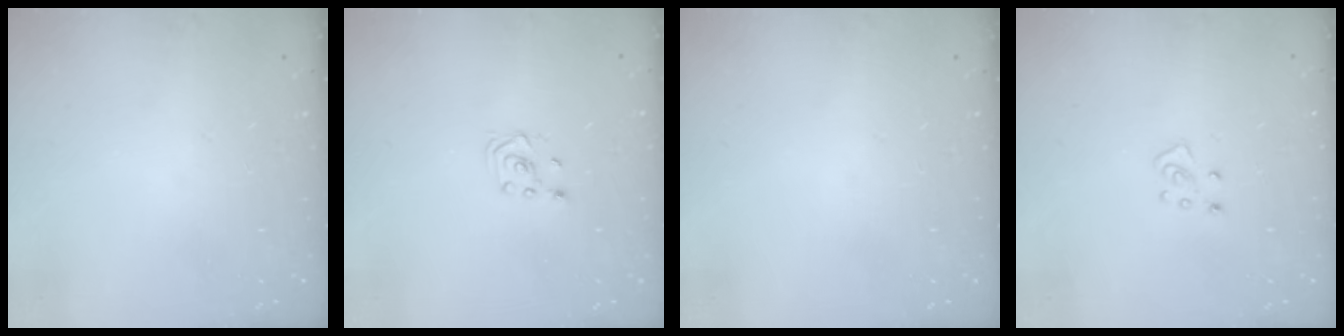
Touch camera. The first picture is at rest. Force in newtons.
{"total": 2.3, "press": 2.2, "slide": 0.8}
{"total": 0.0}
{"total": 4.2, "press": 4.2, "slide": 0.4}